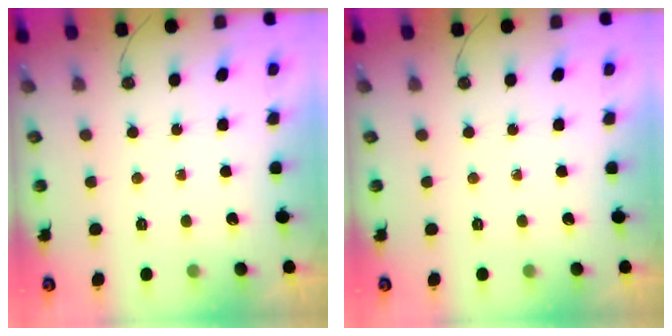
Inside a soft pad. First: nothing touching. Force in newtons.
{"total": 0.0}